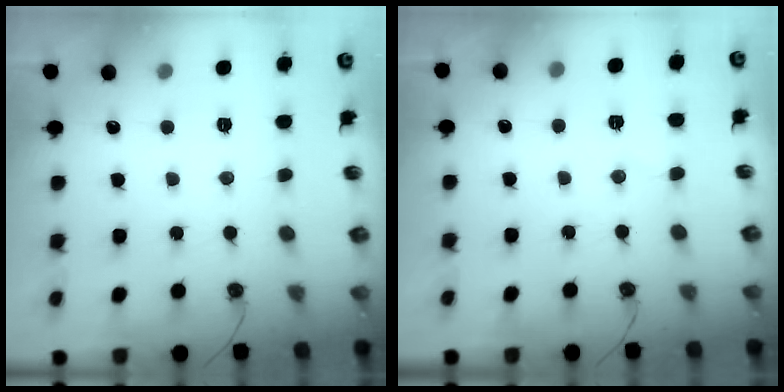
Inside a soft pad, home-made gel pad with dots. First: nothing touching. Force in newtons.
{"total": 4.4, "press": 3.9, "slide": 1.9}